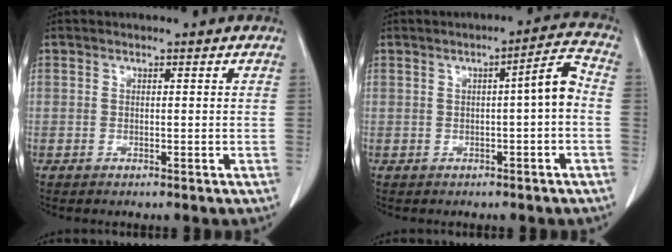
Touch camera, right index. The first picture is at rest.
{"total": 4.5, "force": [-0.5, 0.3, 4.5], "torque": [-0.060, 0.015, -0.007]}